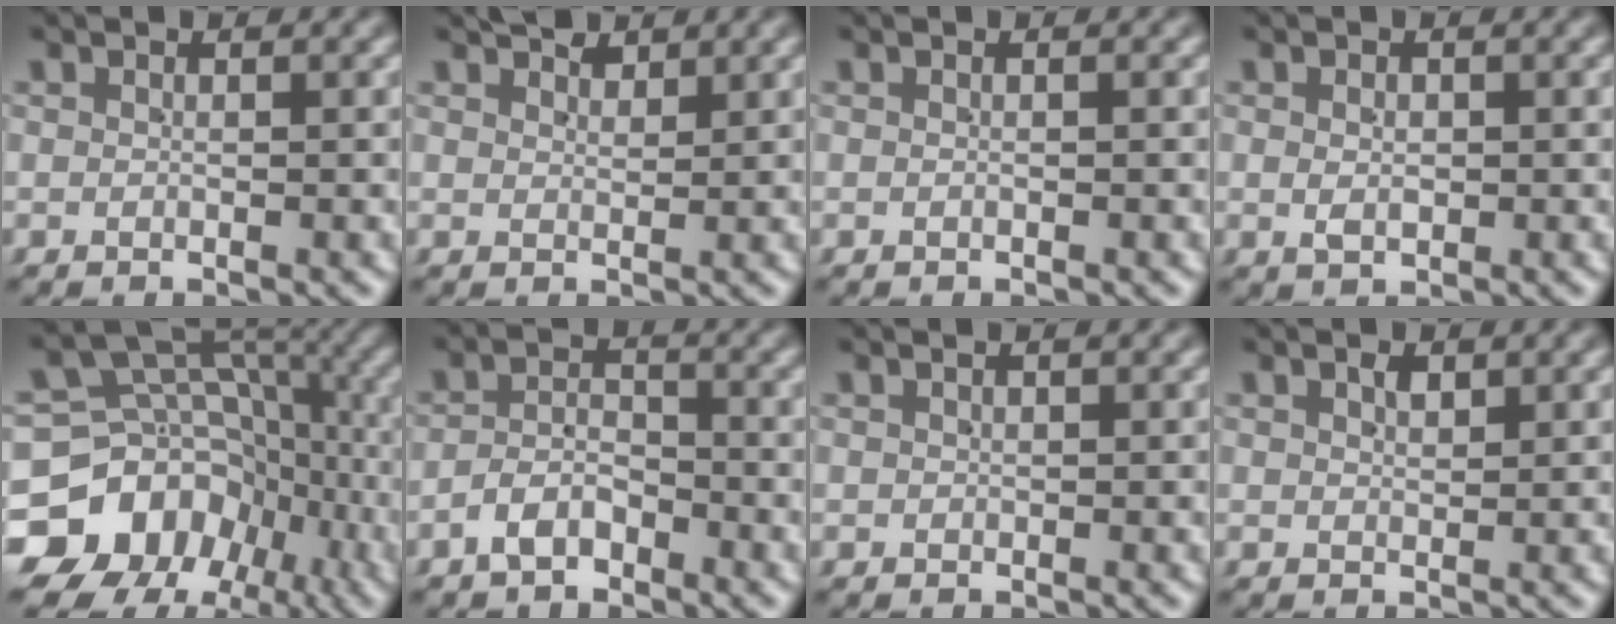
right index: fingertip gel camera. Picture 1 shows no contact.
{"total": 3.0, "force": [2.5, 1.0, 1.3], "torque": [-0.010, -0.002, 0.042]}
{"total": 0.0}
{"total": 1.3, "force": [-0.2, 0.9, 1.0], "torque": [-0.019, -0.008, 0.006]}
{"total": 21.7, "force": [-6.1, 18.5, 9.6], "torque": [-0.186, -0.072, -0.090]}
{"total": 3.3, "force": [-2.7, 1.7, 0.8], "torque": [-0.004, 0.001, -0.052]}
{"total": 0.0}
{"total": 0.9, "force": [0.6, 0.3, 0.6], "torque": [-0.005, -0.004, 0.014]}